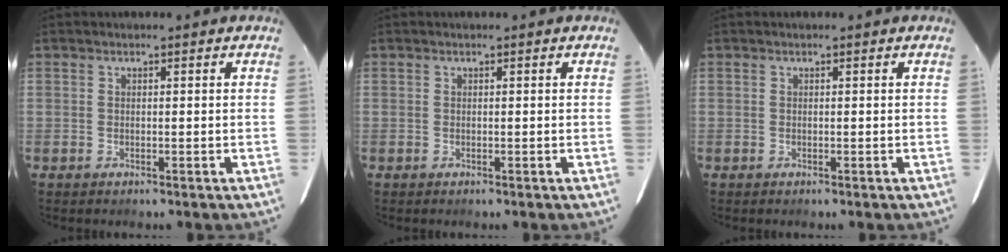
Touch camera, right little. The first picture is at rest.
{"total": 0.0}
{"total": 0.0}